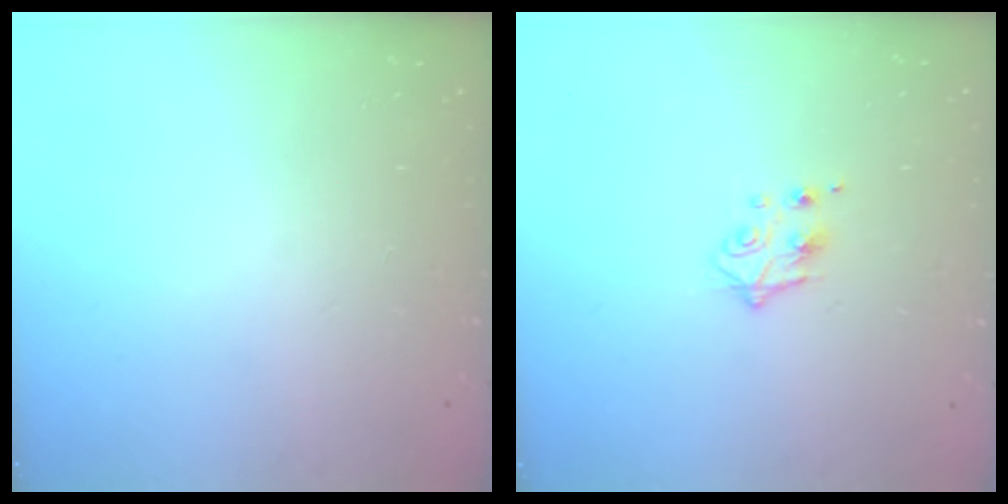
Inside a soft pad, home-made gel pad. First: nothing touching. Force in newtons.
{"total": 4.5, "press": 4.4, "slide": 0.9}